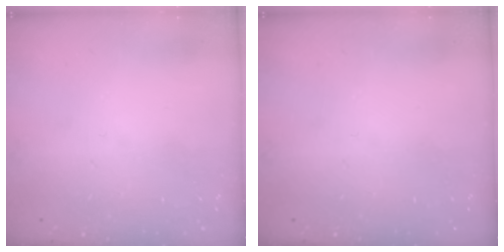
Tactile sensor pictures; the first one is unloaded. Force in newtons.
{"total": 0.0}